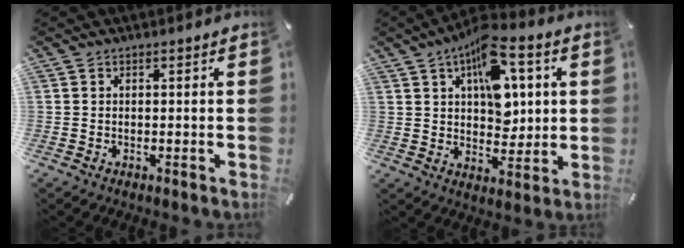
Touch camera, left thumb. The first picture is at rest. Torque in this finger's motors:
{"motor_torque": [2.47, 2.53, 1.89, -0.89, 0.22]}